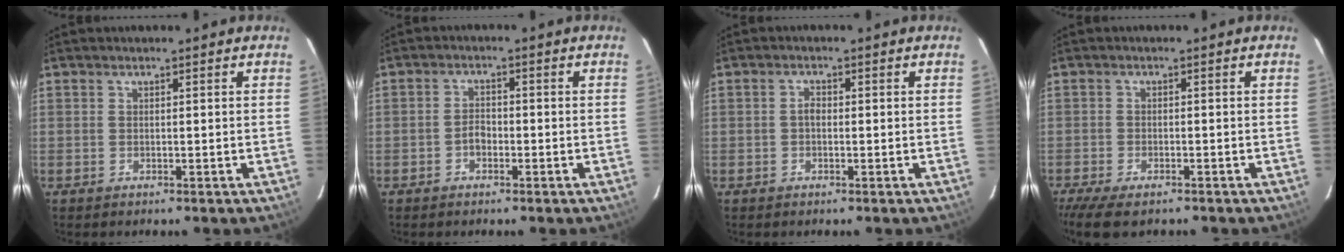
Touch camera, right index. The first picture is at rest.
{"total": 2.3, "force": [-1.1, 1.5, 1.3], "torque": [-0.025, 0.008, -0.022]}
{"total": 1.3, "force": [-0.2, 0.9, 0.9], "torque": [-0.016, 0.007, -0.006]}
{"total": 7.3, "force": [-5.8, 2.2, 3.9], "torque": [-0.099, -0.033, -0.101]}